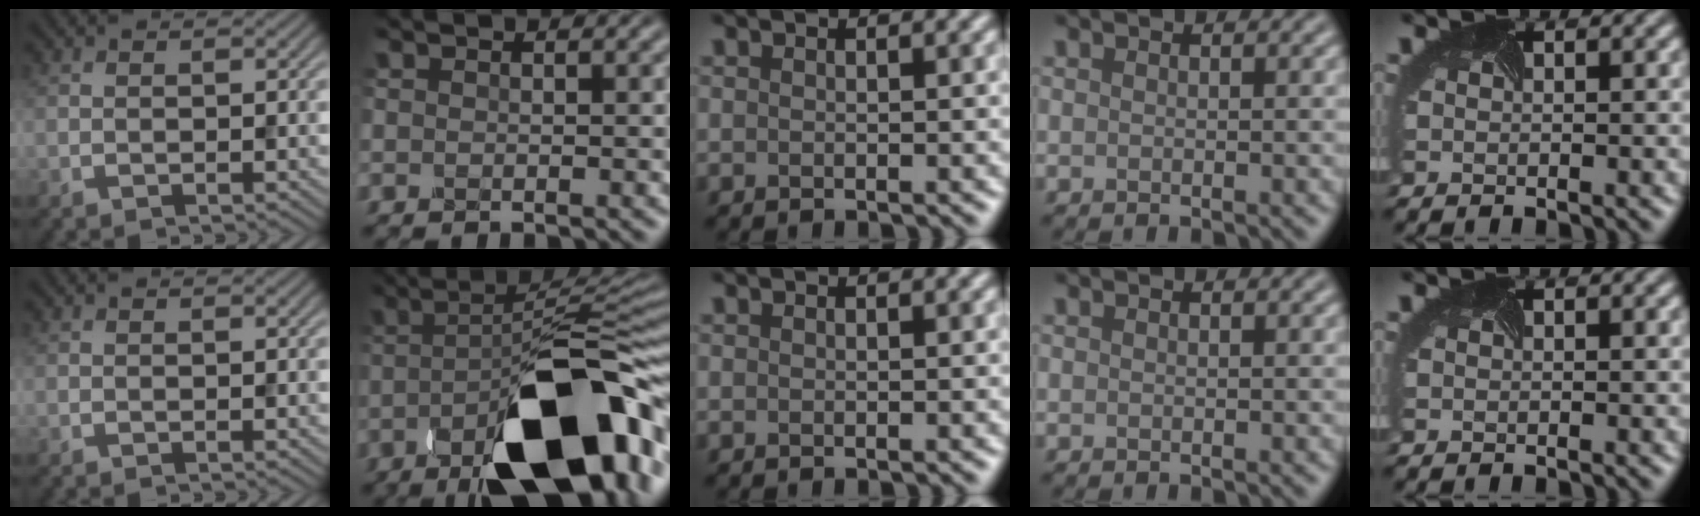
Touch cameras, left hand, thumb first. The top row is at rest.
{"index": {"total": 14.4, "force": [-6.9, 4.8, 11.7], "torque": [-0.174, 0.003, -0.112]}}